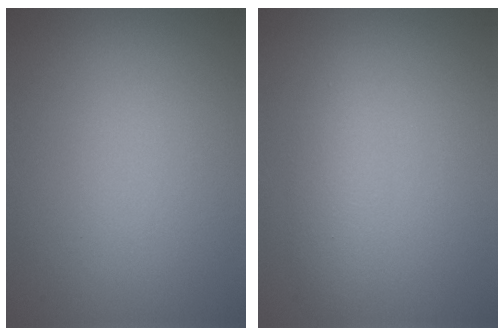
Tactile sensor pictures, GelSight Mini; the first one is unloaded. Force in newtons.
{"total": 2.3, "press": 2.3, "slide": 0.1}